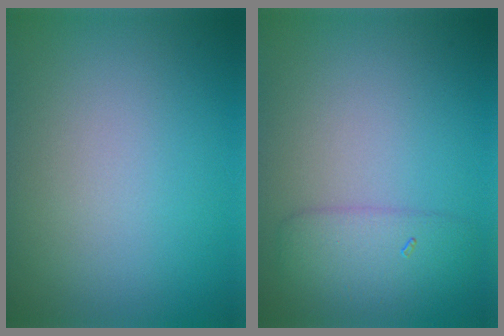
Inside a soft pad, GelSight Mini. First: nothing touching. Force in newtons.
{"total": 3.0, "press": 3.0, "slide": 0.2}